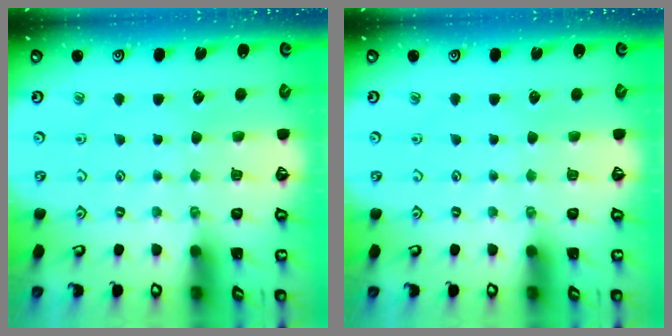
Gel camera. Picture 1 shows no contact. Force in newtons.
{"total": 0.0}